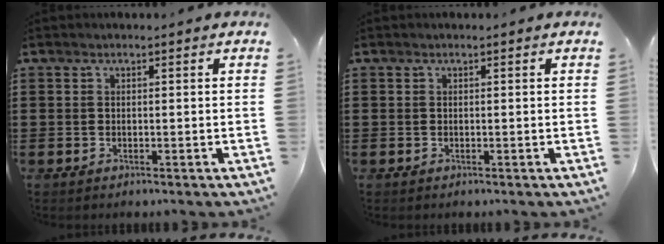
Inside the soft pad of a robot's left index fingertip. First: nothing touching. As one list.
[{"total": 0.0}]